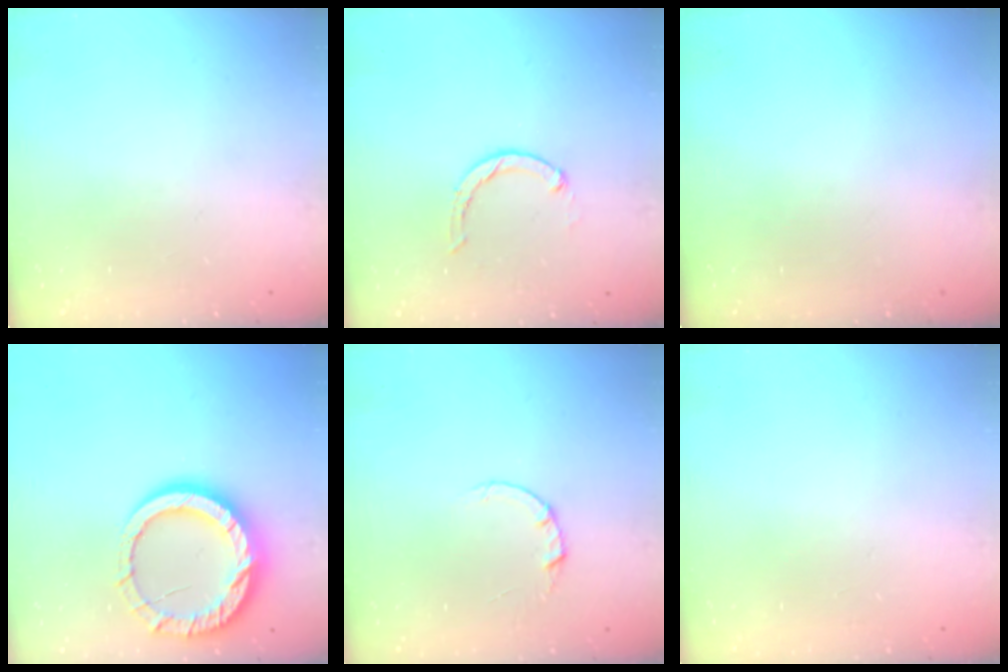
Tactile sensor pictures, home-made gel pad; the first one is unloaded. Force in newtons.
{"total": 1.9, "press": 1.9, "slide": 0.3}
{"total": 0.0}
{"total": 13.7, "press": 13.7, "slide": 1.3}
{"total": 2.0, "press": 2.0, "slide": 0.2}
{"total": 2.6, "press": 2.6, "slide": 0.2}